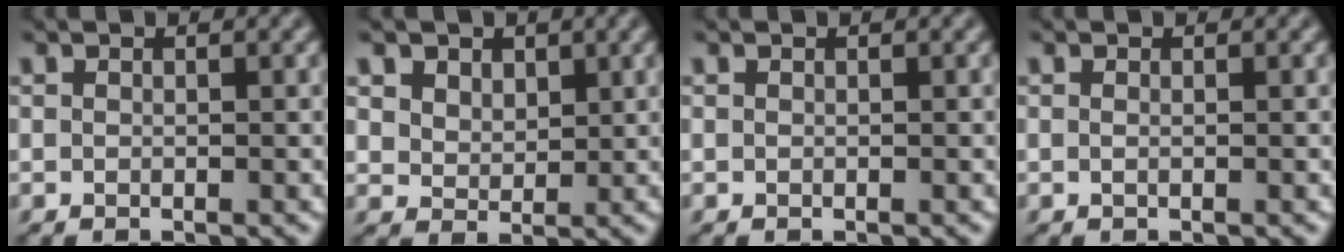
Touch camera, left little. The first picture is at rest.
{"total": 3.8, "force": [2.3, 2.6, 1.6], "torque": [-0.065, -0.007, 0.051]}
{"total": 0.0}
{"total": 0.0}